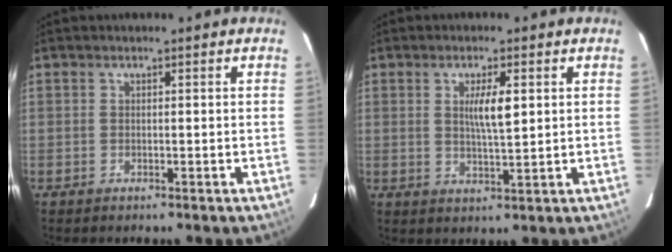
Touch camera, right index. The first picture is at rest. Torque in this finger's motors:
{"motor_torque": [0.33, -0.02, 0.15, 0.06]}